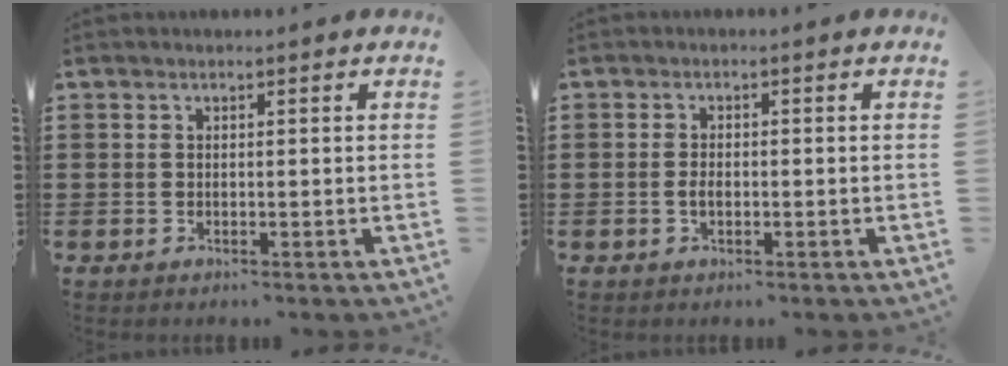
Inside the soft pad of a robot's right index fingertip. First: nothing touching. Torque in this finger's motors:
{"motor_torque": [1.10, 1.04, 0.04, 0.05]}